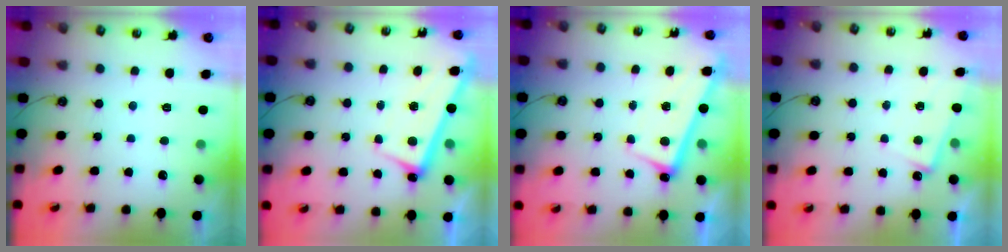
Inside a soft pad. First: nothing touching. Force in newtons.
{"total": 2.7, "press": 2.7, "slide": 0.4}
{"total": 2.6, "press": 2.6, "slide": 0.6}
{"total": 5.8, "press": 5.8, "slide": 0.4}